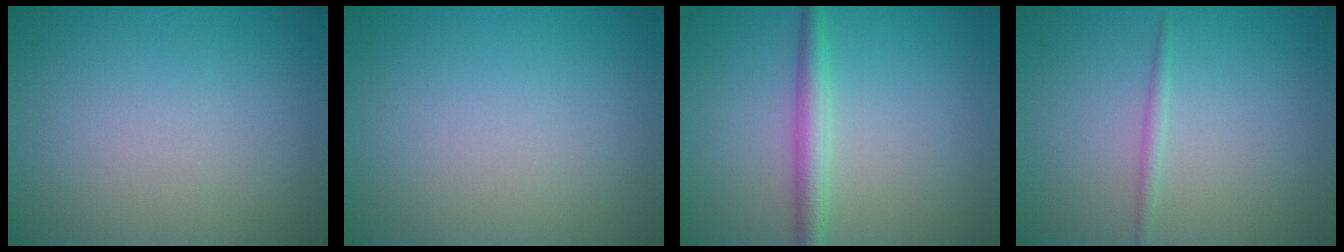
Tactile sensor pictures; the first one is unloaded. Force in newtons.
{"total": 0.0}
{"total": 2.7, "press": 2.7, "slide": 0.1}
{"total": 0.9, "press": 0.9, "slide": 0.0}